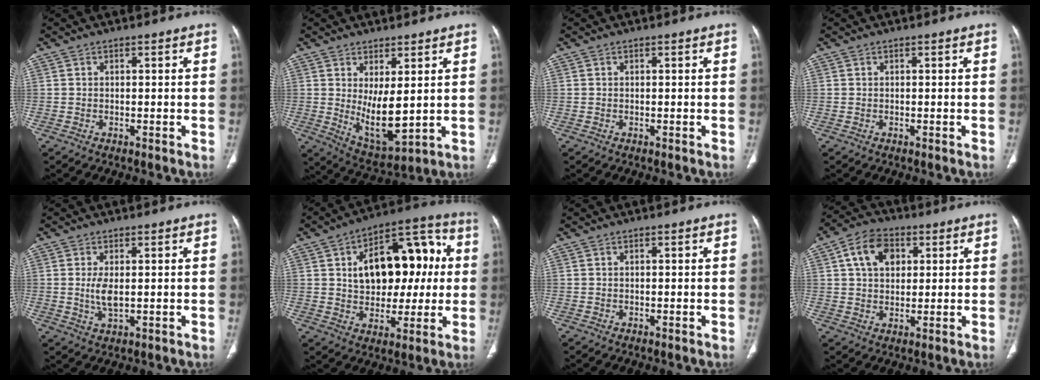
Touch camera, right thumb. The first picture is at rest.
{"total": 9.5, "force": [1.1, 3.6, 8.7], "torque": [-0.136, -0.029, 0.038]}
{"total": 0.0}
{"total": 0.0}
{"total": 3.9, "force": [0.2, 1.6, 3.5], "torque": [-0.077, -0.011, 0.010]}
{"total": 20.5, "force": [3.3, 12.4, 15.9], "torque": [-0.188, 0.035, 0.053]}
{"total": 0.0}
{"total": 9.6, "force": [3.1, 6.7, 6.1], "torque": [-0.084, 0.004, 0.049]}